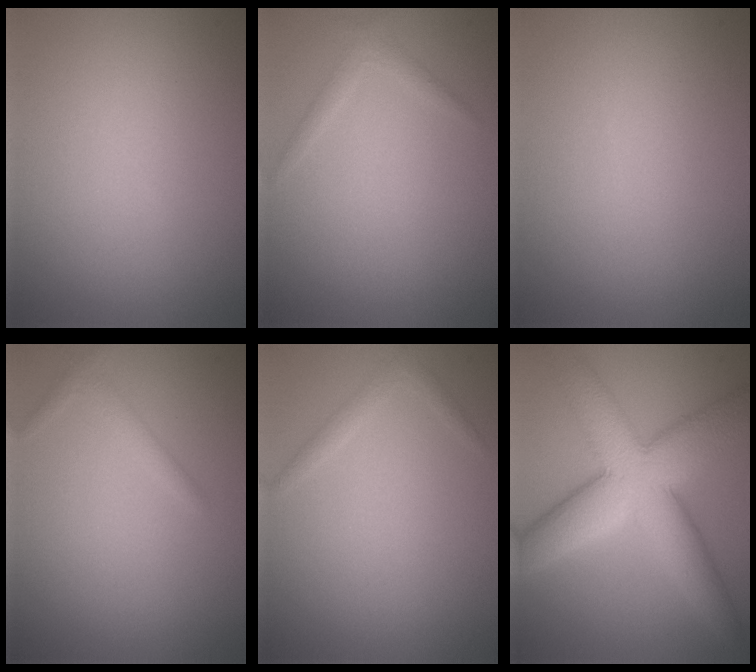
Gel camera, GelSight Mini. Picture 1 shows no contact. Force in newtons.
{"total": 1.1, "press": 1.1, "slide": 0.1}
{"total": 0.0}
{"total": 1.1, "press": 1.1, "slide": 0.0}
{"total": 1.1, "press": 1.1, "slide": 0.0}
{"total": 9.5, "press": 9.4, "slide": 0.5}